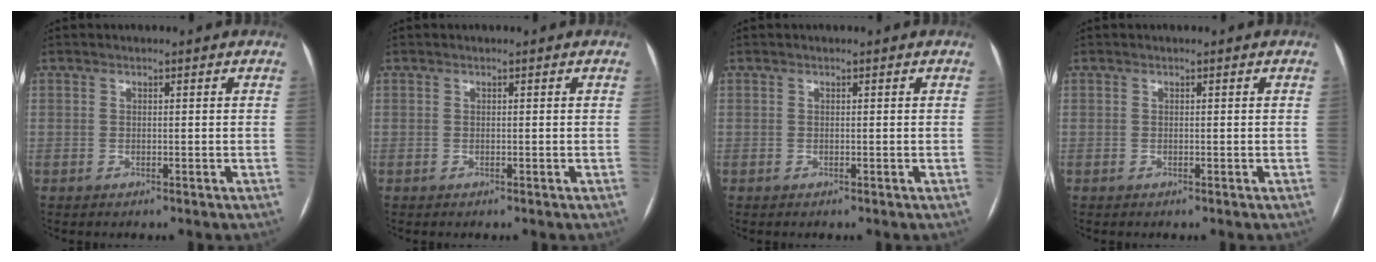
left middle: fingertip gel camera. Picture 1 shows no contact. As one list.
[{"total": 0.0}, {"total": 0.0}, {"total": 0.0}]